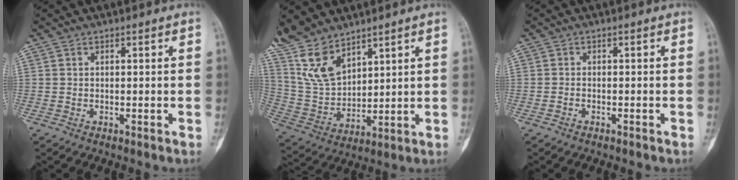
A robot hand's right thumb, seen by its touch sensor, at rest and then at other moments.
{"total": 12.2, "force": [9.5, 5.1, 5.7], "torque": [-0.106, -0.039, 0.209]}
{"total": 0.6, "force": [-0.6, 0.2, 0.2], "torque": [-0.007, 0.005, -0.013]}